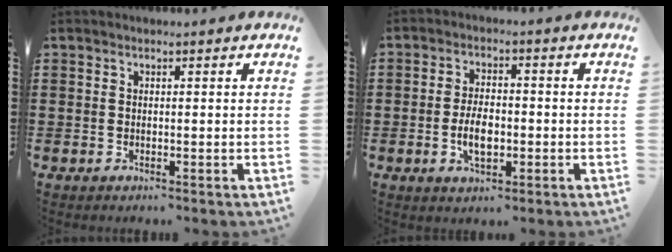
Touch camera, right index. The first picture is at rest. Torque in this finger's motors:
{"motor_torque": [1.24, 0.50, 0.70, 0.16]}